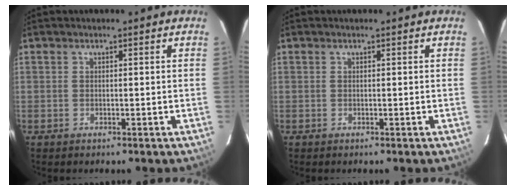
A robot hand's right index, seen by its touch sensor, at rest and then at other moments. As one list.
[{"total": 0.0}]